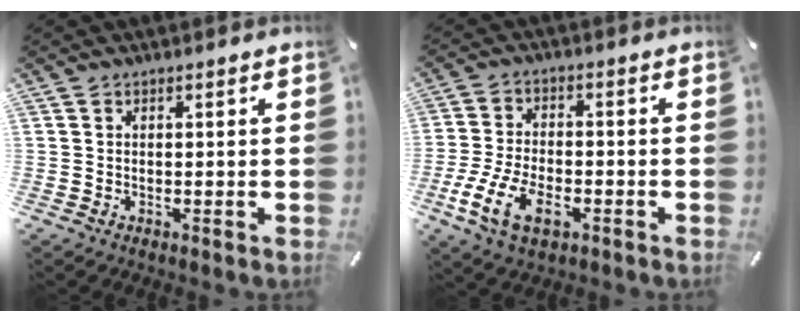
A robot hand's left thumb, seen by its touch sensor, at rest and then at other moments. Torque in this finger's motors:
{"motor_torque": [0.71, 3.02, 1.27, 0.92, 0.15]}